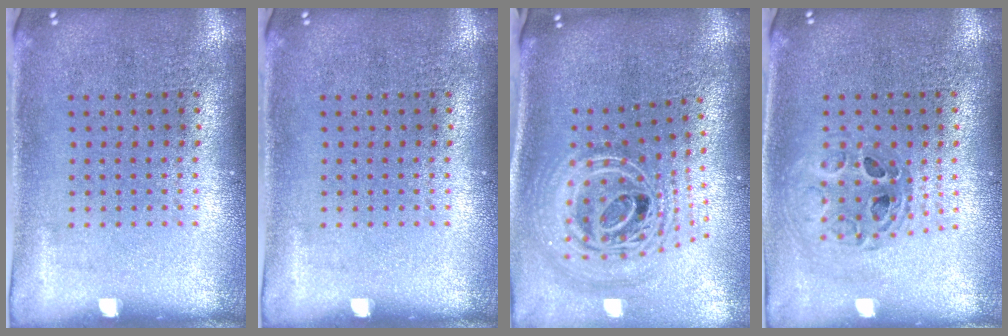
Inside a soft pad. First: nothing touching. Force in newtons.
{"total": 0.0}
{"total": 2.9, "press": 2.0, "slide": 2.1}
{"total": 0.7, "press": 0.7, "slide": 0.2}